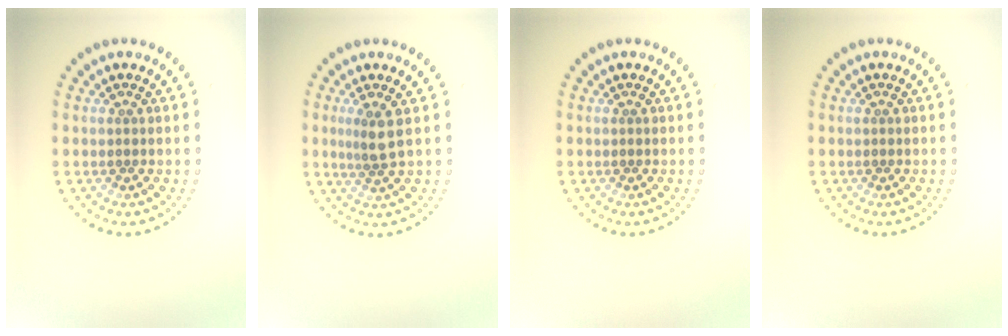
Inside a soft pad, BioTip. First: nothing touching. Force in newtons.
{"total": 2.0, "press": 1.6, "slide": 1.2}
{"total": 0.0}
{"total": 0.0}